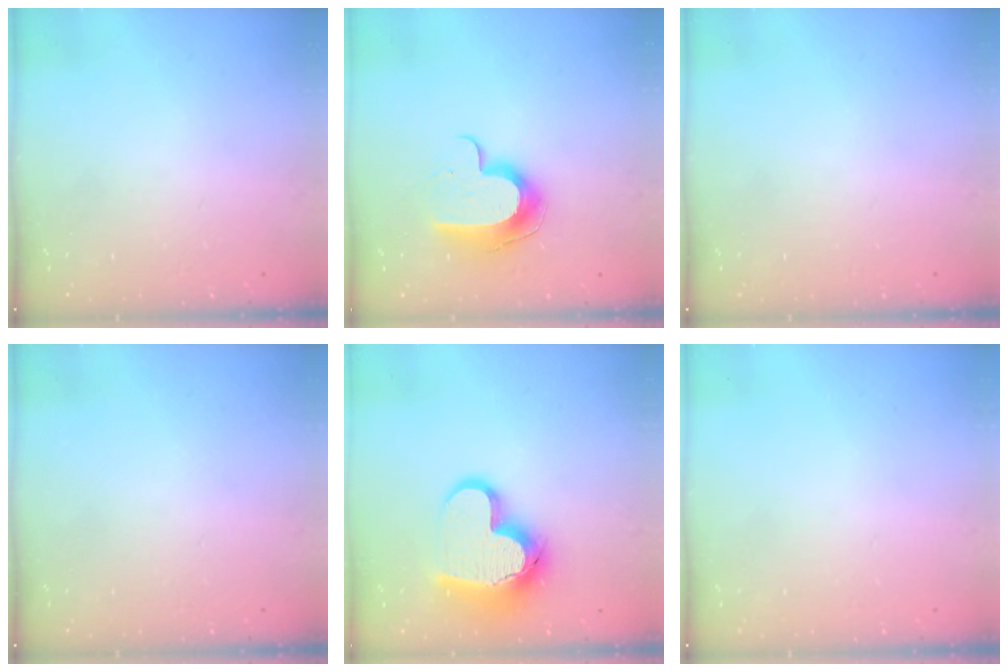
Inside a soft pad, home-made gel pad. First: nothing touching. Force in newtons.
{"total": 11.5, "press": 11.4, "slide": 0.9}
{"total": 0.0}
{"total": 0.0}
{"total": 15.9, "press": 15.7, "slide": 2.2}
{"total": 0.0}